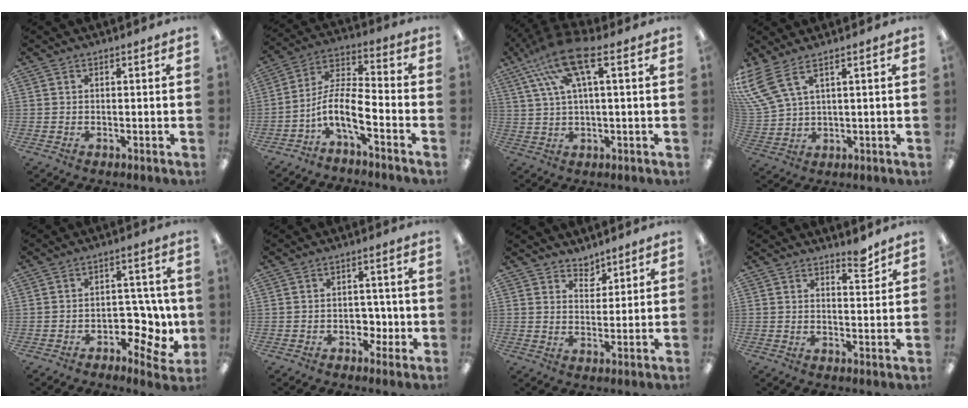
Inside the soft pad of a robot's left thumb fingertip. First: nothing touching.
{"total": 11.0, "force": [-5.0, 4.0, 9.0], "torque": [-0.191, 0.000, -0.096]}
{"total": 13.9, "force": [6.3, 4.1, 11.7], "torque": [-0.242, -0.009, 0.111]}
{"total": 9.0, "force": [5.4, 3.4, 6.3], "torque": [-0.151, -0.024, 0.104]}
{"total": 9.8, "force": [-2.3, 6.5, 7.0], "torque": [-0.082, 0.009, -0.030]}
{"total": 5.3, "force": [-1.2, 3.8, 3.6], "torque": [-0.052, 0.010, -0.019]}
{"total": 3.9, "force": [3.5, 1.6, 0.3], "torque": [0.010, -0.026, 0.063]}
{"total": 4.0, "force": [3.2, 0.9, 2.2], "torque": [-0.025, -0.019, 0.051]}